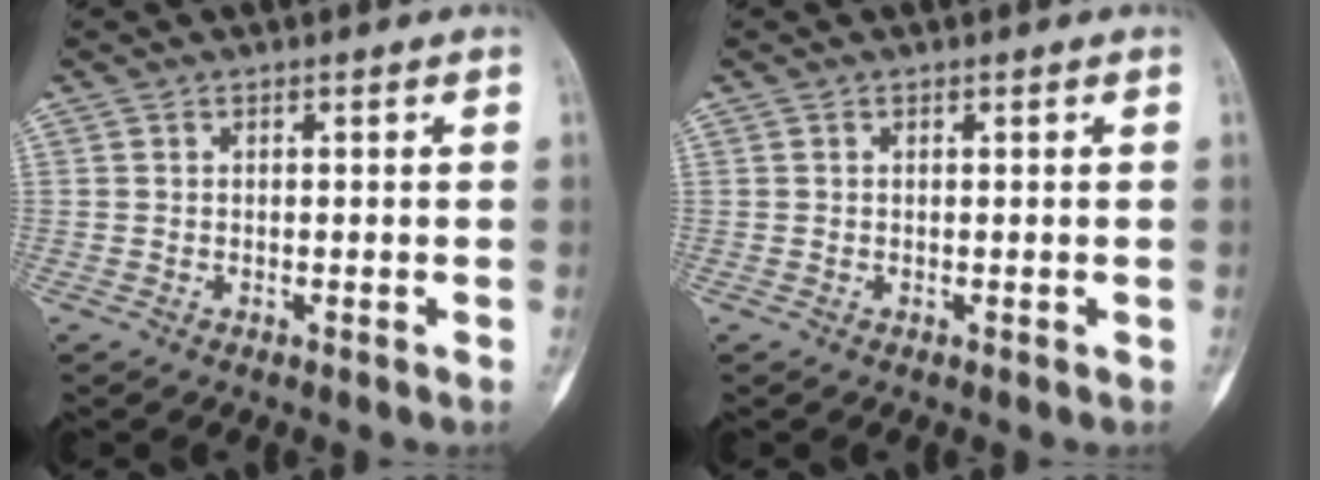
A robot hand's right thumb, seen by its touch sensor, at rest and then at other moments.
{"total": 0.0}